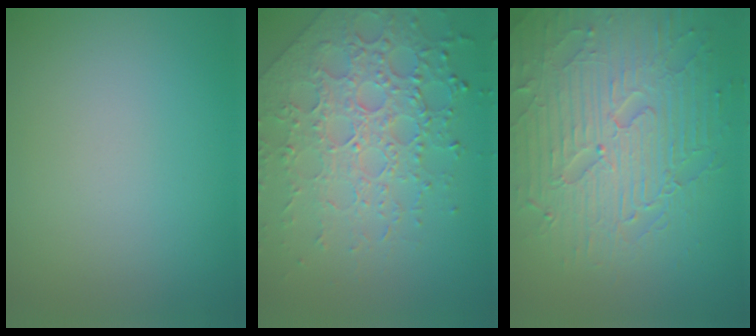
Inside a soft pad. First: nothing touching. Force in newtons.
{"total": 7.7, "press": 5.4, "slide": 5.5}
{"total": 8.4, "press": 6.0, "slide": 5.9}